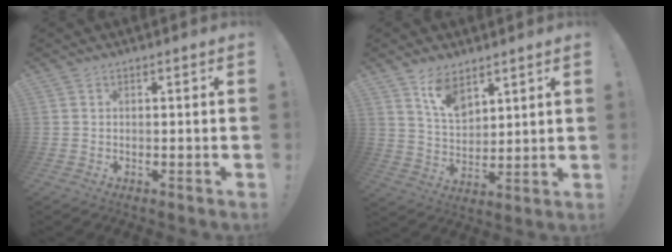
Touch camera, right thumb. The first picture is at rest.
{"total": 9.6, "force": [6.9, 5.0, 4.4], "torque": [-0.087, -0.036, 0.132]}